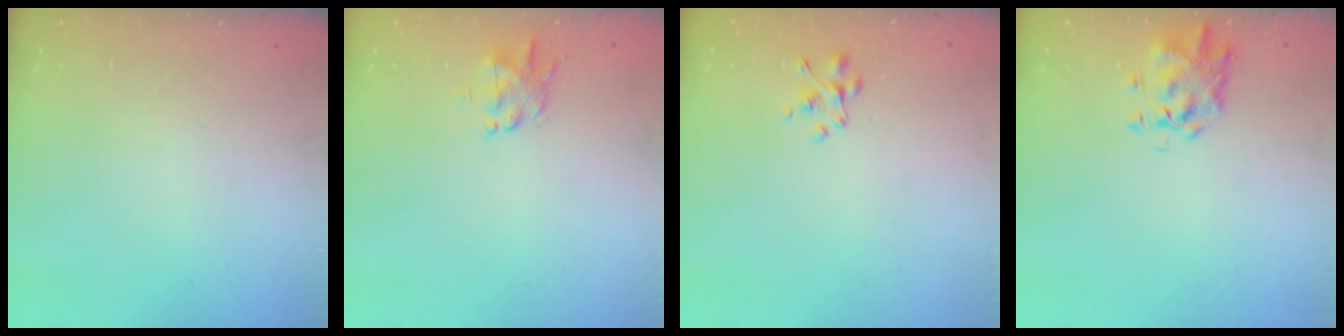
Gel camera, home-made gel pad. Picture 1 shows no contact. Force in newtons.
{"total": 1.4, "press": 1.3, "slide": 0.5}
{"total": 2.4, "press": 2.3, "slide": 0.7}
{"total": 2.1, "press": 2.1, "slide": 0.6}